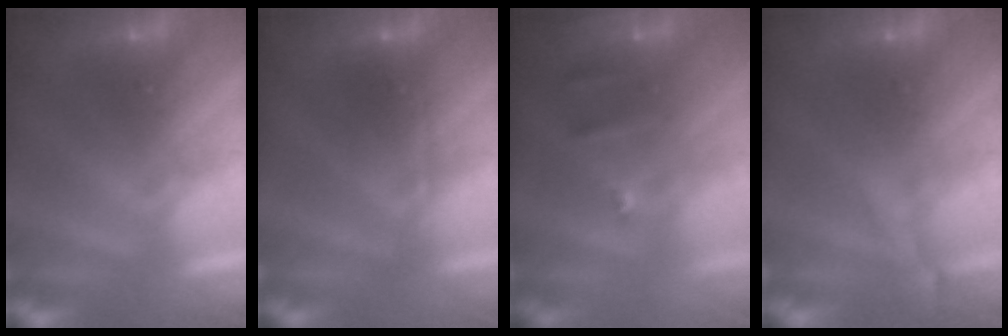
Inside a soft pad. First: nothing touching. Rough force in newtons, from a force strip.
{"total": 2.4}
{"total": 2.4}
{"total": 2.5}